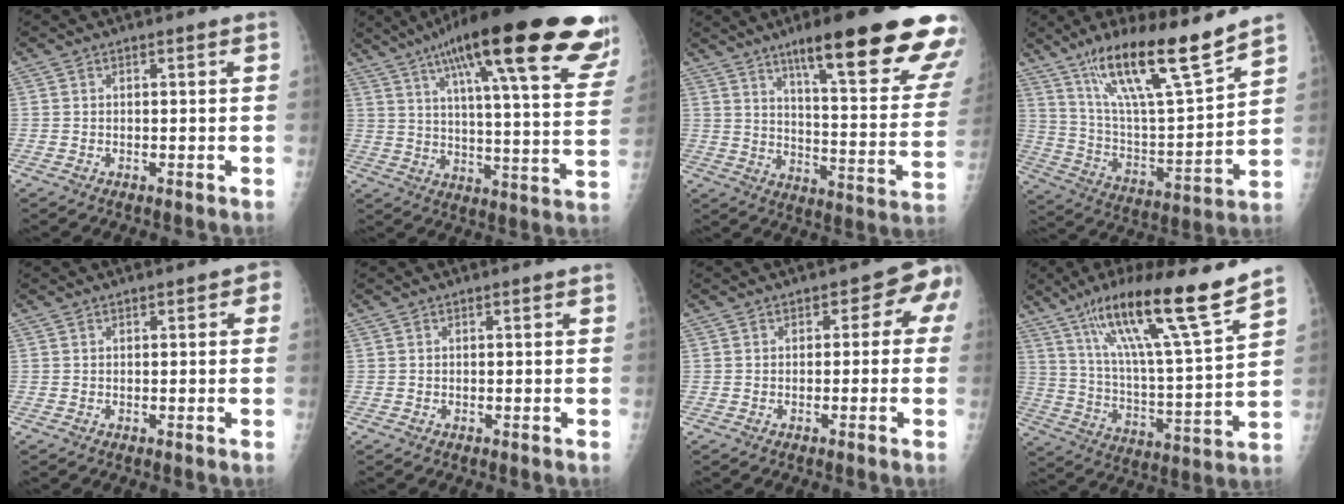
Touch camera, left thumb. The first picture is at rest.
{"total": 27.8, "force": [15.3, 6.1, 22.3], "torque": [-0.339, -0.006, 0.225]}
{"total": 26.5, "force": [16.6, 4.3, 20.2], "torque": [-0.235, -0.063, 0.236]}
{"total": 20.2, "force": [14.1, 2.7, 14.2], "torque": [-0.224, -0.067, 0.254]}
{"total": 1.8, "force": [0.7, 1.0, 1.3], "torque": [-0.005, 0.002, 0.005]}
{"total": 0.0}
{"total": 4.1, "force": [0.2, 3.1, 2.8], "torque": [0.007, 0.010, -0.011]}
{"total": 20.9, "force": [14.2, 1.2, 15.3], "torque": [-0.240, -0.059, 0.242]}